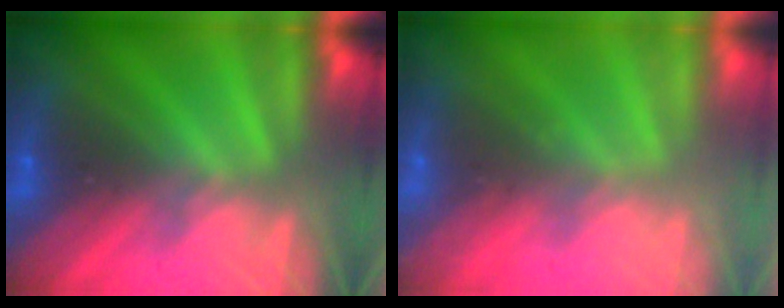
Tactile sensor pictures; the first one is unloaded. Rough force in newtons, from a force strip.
{"total": 2.3}